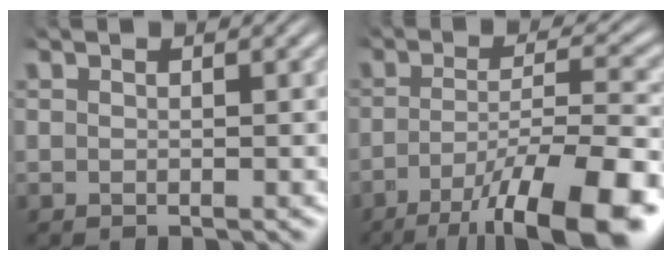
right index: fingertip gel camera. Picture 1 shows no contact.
{"total": 10.5, "force": [-5.8, 3.3, 8.2], "torque": [-0.123, -0.031, -0.068]}